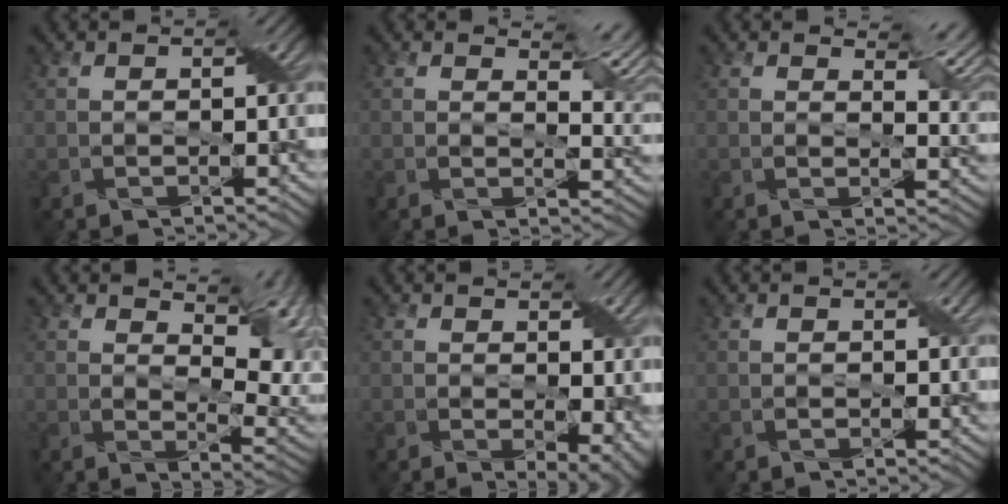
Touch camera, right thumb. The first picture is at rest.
{"total": 6.3, "force": [3.9, 2.8, 4.1], "torque": [-0.059, 0.000, 0.058]}
{"total": 5.4, "force": [3.4, 2.4, 3.4], "torque": [-0.050, -0.004, 0.050]}
{"total": 10.5, "force": [4.7, 5.5, 7.5], "torque": [-0.109, -0.014, 0.082]}
{"total": 5.7, "force": [0.5, 3.3, 4.6], "torque": [-0.065, -0.021, 0.023]}
{"total": 0.6, "force": [0.3, 0.4, 0.4], "torque": [-0.005, 0.000, 0.004]}